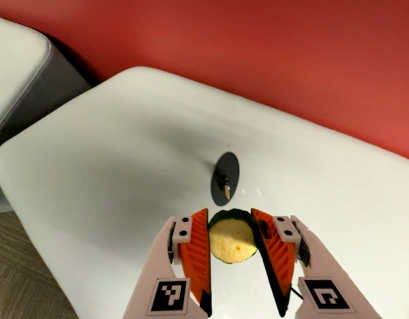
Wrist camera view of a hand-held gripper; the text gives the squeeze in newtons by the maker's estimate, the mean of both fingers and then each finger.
{"total": 11.6, "left": 12.2, "right": 10.9}